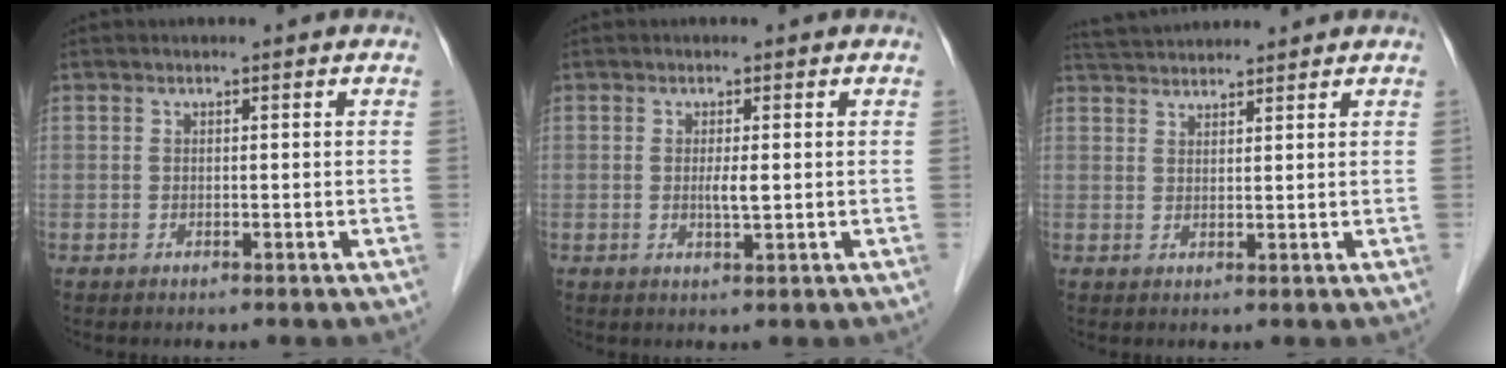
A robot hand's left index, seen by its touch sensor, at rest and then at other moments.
{"total": 1.8, "force": [0.1, 0.1, 1.7], "torque": [-0.033, -0.002, 0.001]}
{"total": 5.8, "force": [5.6, 0.1, 1.3], "torque": [-0.027, 0.039, 0.097]}